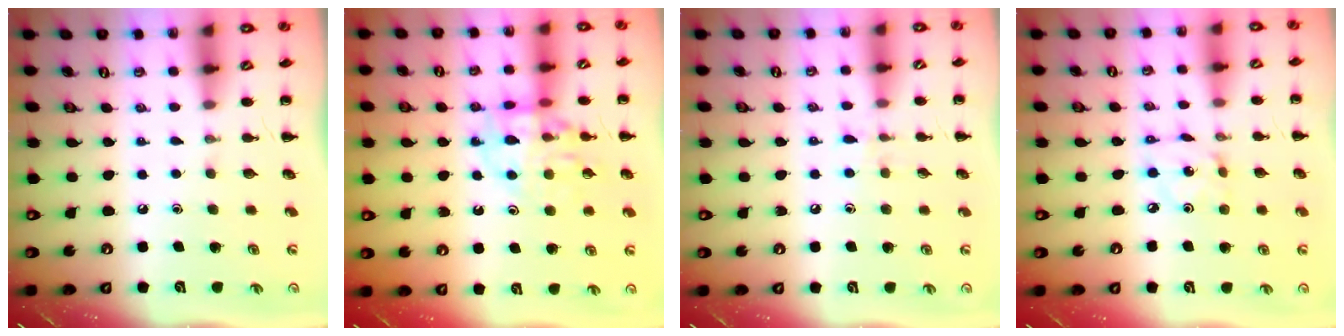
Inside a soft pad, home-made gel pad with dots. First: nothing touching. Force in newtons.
{"total": 13.2, "press": 13.1, "slide": 1.4}
{"total": 6.8, "press": 6.5, "slide": 2.1}
{"total": 2.4, "press": 2.4, "slide": 0.4}